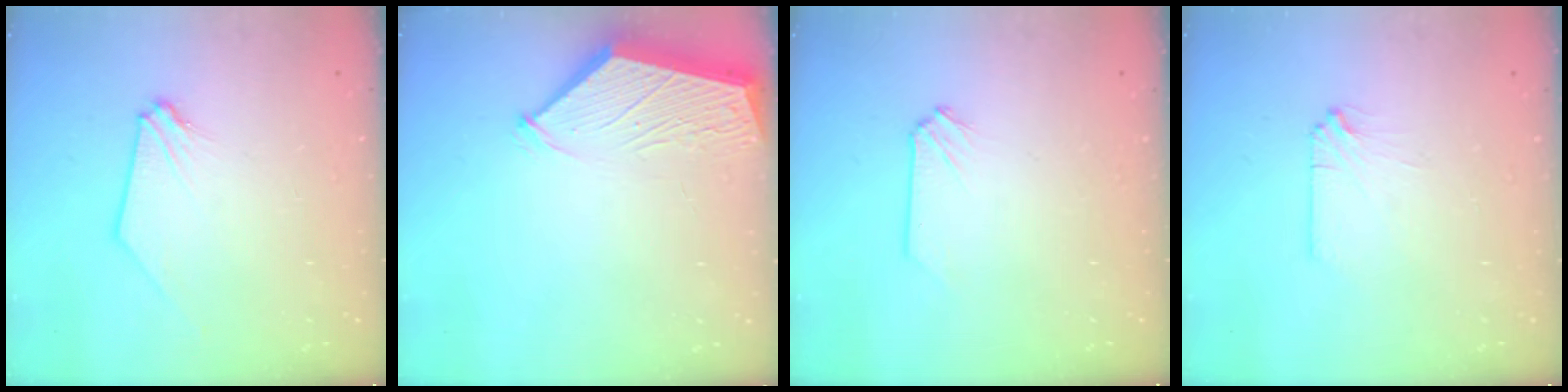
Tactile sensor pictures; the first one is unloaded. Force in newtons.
{"total": 2.9, "press": 2.9, "slide": 0.4}
{"total": 0.0}
{"total": 1.7, "press": 1.7, "slide": 0.4}